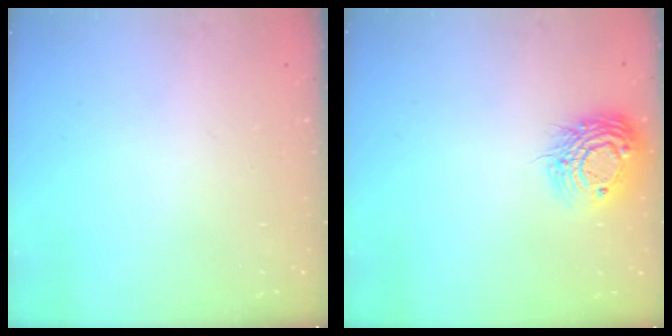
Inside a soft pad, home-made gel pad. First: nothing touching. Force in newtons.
{"total": 13.1, "press": 13.1, "slide": 0.9}